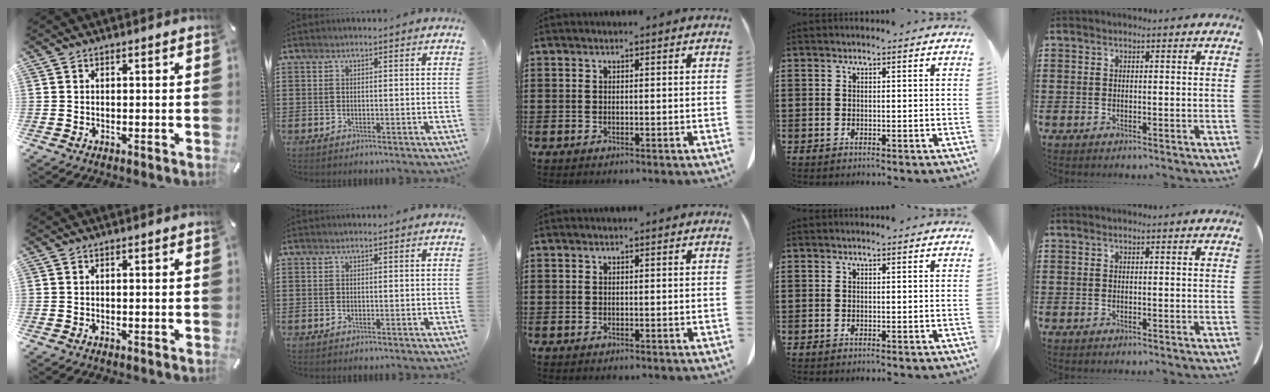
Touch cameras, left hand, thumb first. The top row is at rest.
{}